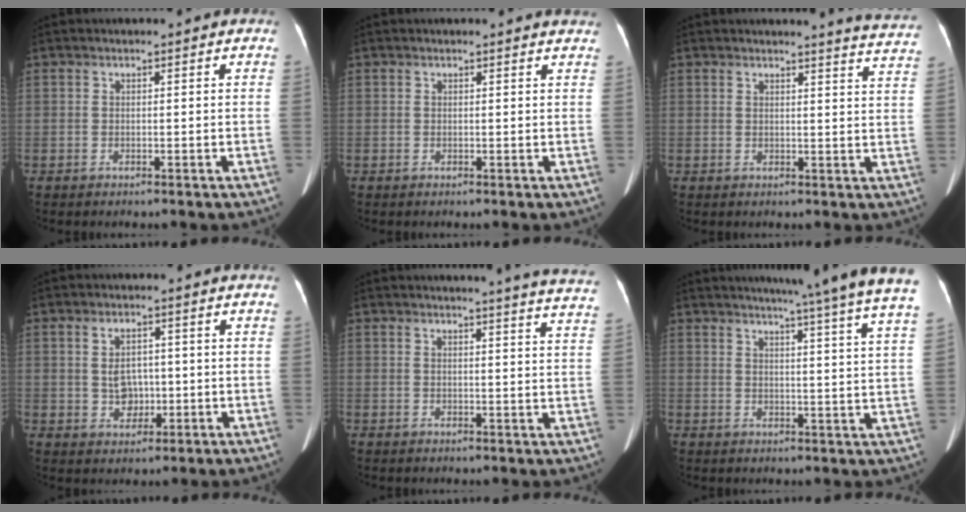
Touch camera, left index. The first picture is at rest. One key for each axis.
{"total": 2.3, "fx": 2.3, "fy": 0.2, "fz": 0.3, "tx": -0.008, "ty": -0.007, "tz": 0.008}
{"total": 8.0, "fx": 7.9, "fy": -0.8, "fz": 1.1, "tx": -0.013, "ty": -0.059, "tz": 0.065}
{"total": 4.2, "fx": -0.1, "fy": 3.1, "fz": 2.9, "tx": -0.060, "ty": 0.004, "tz": 0.005}
{"total": 13.6, "fx": 12.9, "fy": -0.7, "fz": 4.2, "tx": -0.045, "ty": -0.071, "tz": 0.121}
{"total": 19.8, "fx": 17.3, "fy": -1.8, "fz": 9.4, "tx": -0.135, "ty": -0.049, "tz": 0.199}